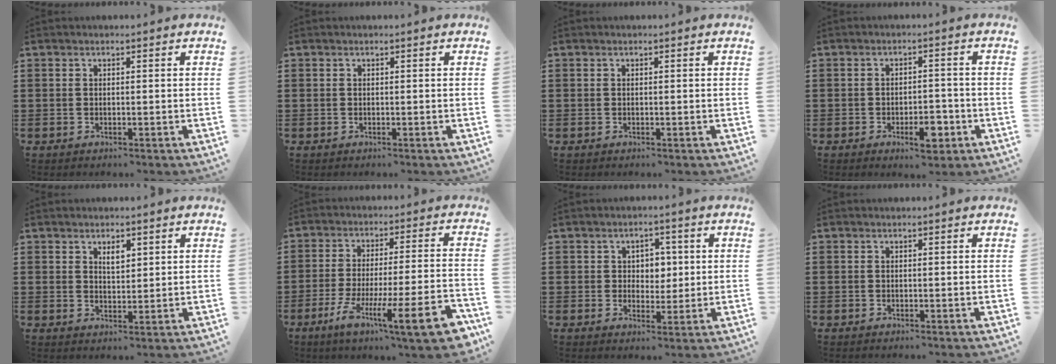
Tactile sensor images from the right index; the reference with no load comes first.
{"total": 0.0}
{"total": 0.0}
{"total": 4.8, "force": [-2.4, 1.8, 3.7], "torque": [-0.066, 0.002, -0.043]}
{"total": 2.5, "force": [1.5, 1.2, 1.7], "torque": [-0.030, 0.000, 0.025]}
{"total": 13.9, "force": [-7.9, 1.8, 11.4], "torque": [-0.194, 0.013, -0.132]}
{"total": 3.5, "force": [0.8, 3.0, 1.6], "torque": [-0.026, 0.007, 0.008]}
{"total": 0.0}